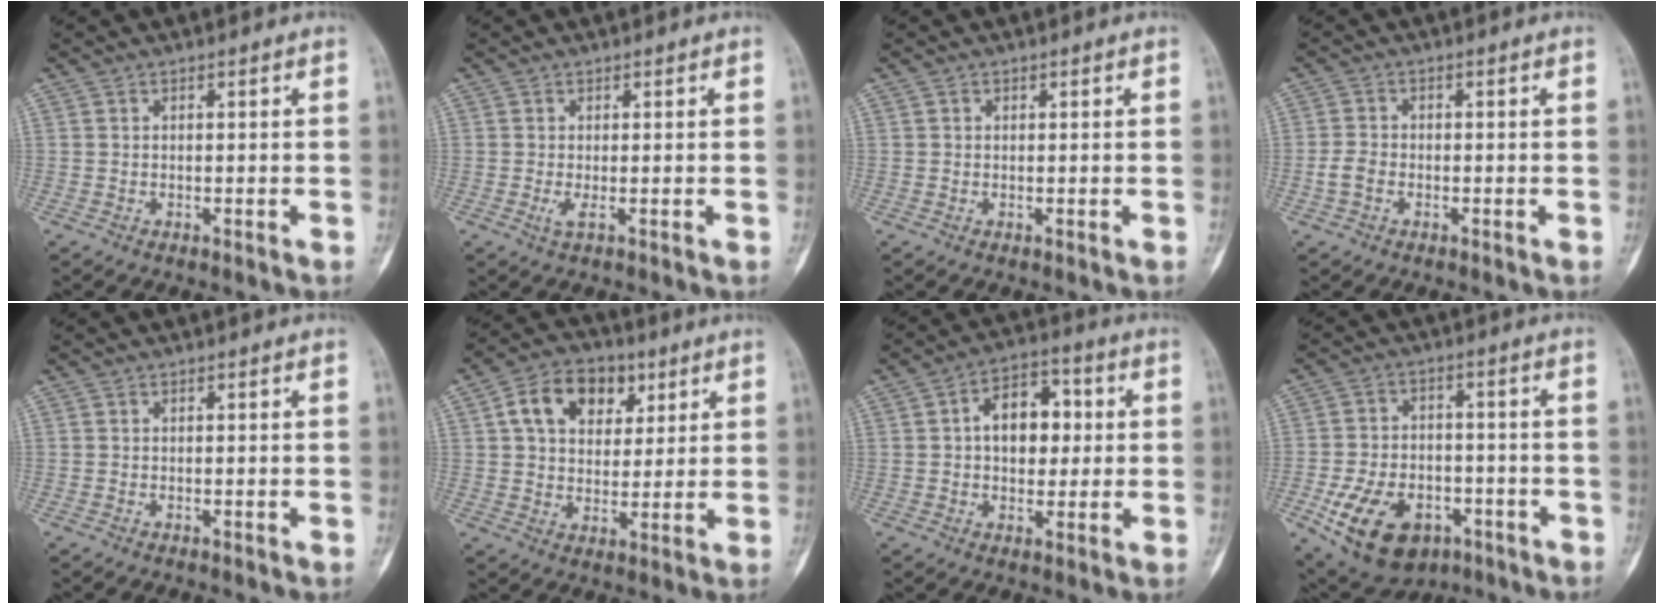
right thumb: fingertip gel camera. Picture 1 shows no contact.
{"total": 1.3, "force": [-0.2, 0.1, 1.3], "torque": [-0.034, -0.006, -0.004]}
{"total": 0.0}
{"total": 2.9, "force": [-1.0, 2.0, 1.9], "torque": [-0.041, 0.009, -0.021]}
{"total": 0.0}
{"total": 12.5, "force": [4.7, 8.9, 7.5], "torque": [-0.088, -0.001, 0.073]}
{"total": 10.6, "force": [1.1, 6.9, 8.0], "torque": [-0.084, 0.019, 0.012]}
{"total": 15.9, "force": [-6.6, 10.4, 10.0], "torque": [-0.166, 0.022, -0.095]}